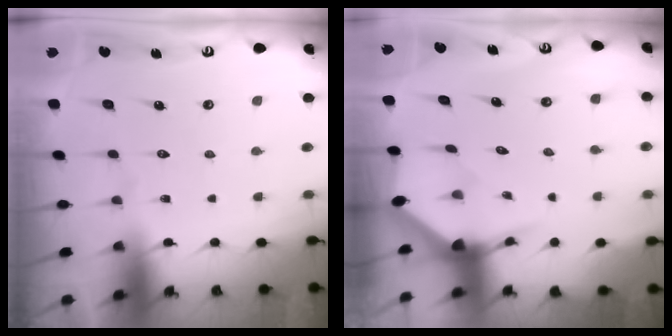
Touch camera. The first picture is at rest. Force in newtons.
{"total": 3.2, "press": 3.2, "slide": 0.3}